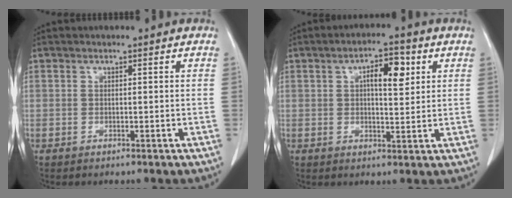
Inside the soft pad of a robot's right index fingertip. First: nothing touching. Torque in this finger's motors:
{"motor_torque": [0.39, 0.37, 0.39, 0.05]}